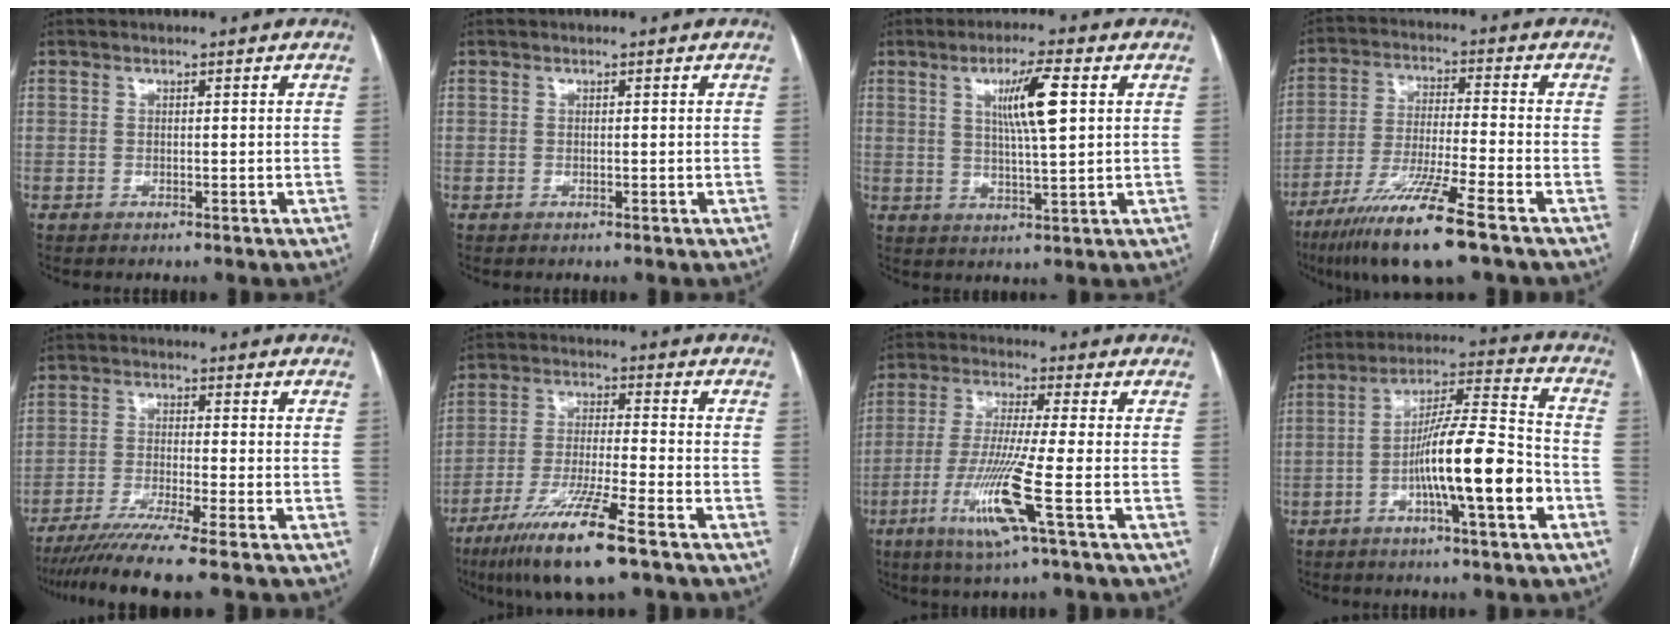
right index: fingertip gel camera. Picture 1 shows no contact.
{"total": 0.0}
{"total": 7.9, "force": [2.4, 0.4, 7.5], "torque": [-0.133, 0.002, 0.041]}
{"total": 13.4, "force": [-8.4, 0.0, 10.4], "torque": [-0.205, -0.035, -0.153]}
{"total": 8.9, "force": [-6.9, -1.8, 5.4], "torque": [-0.078, -0.029, -0.116]}
{"total": 12.7, "force": [-7.7, 0.2, 10.1], "torque": [-0.195, -0.030, -0.140]}
{"total": 10.9, "force": [-4.1, -1.0, 10.1], "torque": [-0.205, -0.027, -0.084]}
{"total": 14.5, "force": [-4.7, 0.9, 13.7], "torque": [-0.230, 0.006, -0.080]}